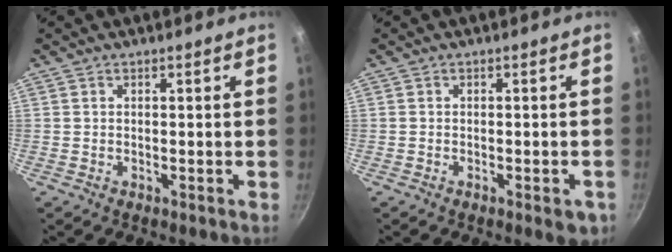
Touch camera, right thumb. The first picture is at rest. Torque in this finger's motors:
{"motor_torque": [0.38, 0.18, 0.22, -0.24, 0.05]}